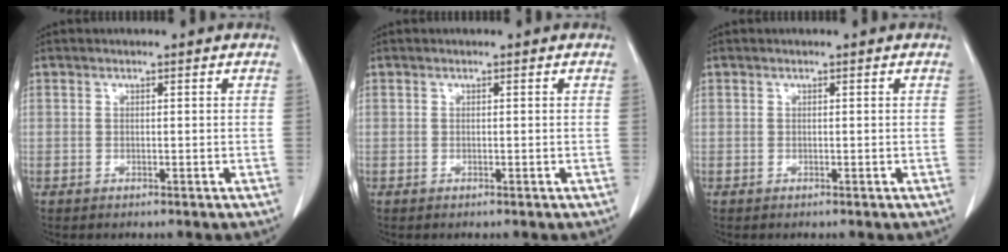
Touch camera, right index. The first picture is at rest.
{"total": 0.0}
{"total": 0.0}